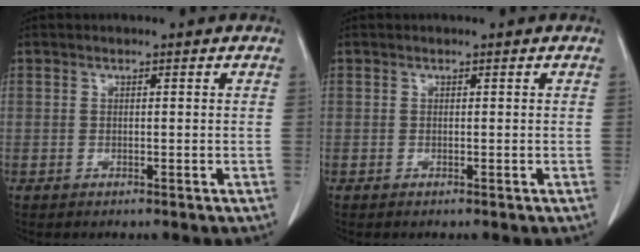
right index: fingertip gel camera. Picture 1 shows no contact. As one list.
[{"total": 0.0}]